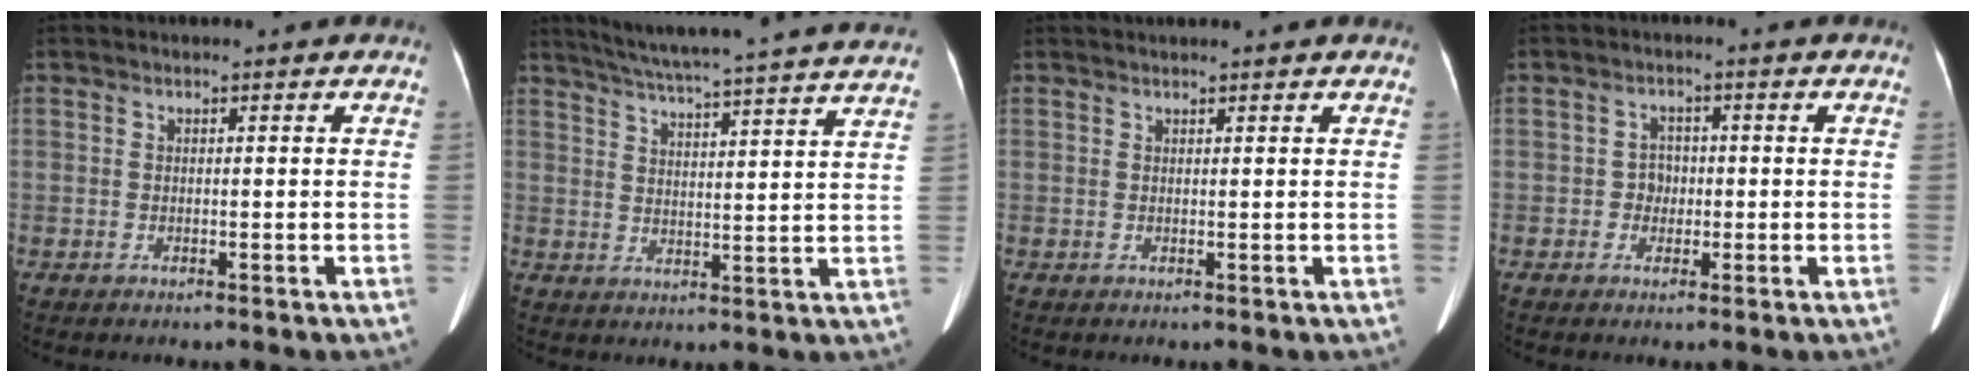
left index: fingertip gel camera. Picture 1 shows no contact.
{"total": 23.1, "force": [20.8, -1.0, 10.0], "torque": [-0.165, -0.017, 0.270]}
{"total": 2.2, "force": [2.1, -0.3, 0.8], "torque": [-0.008, 0.024, 0.033]}
{"total": 2.3, "force": [-0.5, 2.0, 0.9], "torque": [-0.011, 0.006, -0.010]}